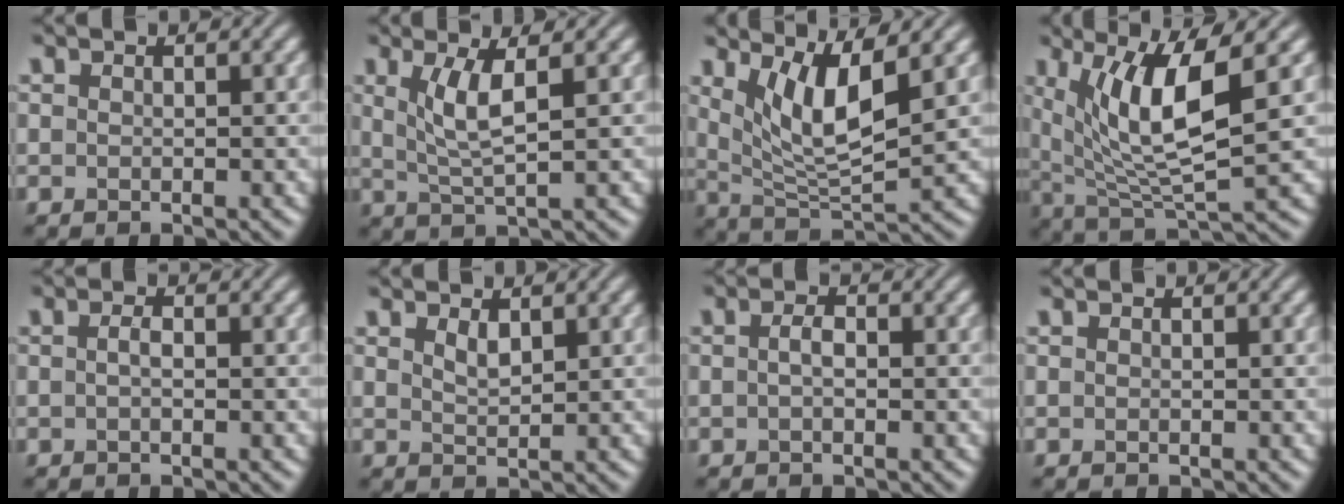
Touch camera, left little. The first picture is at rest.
{"total": 3.6, "force": [1.1, 0.8, 3.3], "torque": [-0.072, -0.004, 0.027]}
{"total": 6.1, "force": [2.7, 1.7, 5.2], "torque": [-0.099, -0.015, 0.056]}
{"total": 8.5, "force": [2.7, 2.3, 7.7], "torque": [-0.146, -0.014, 0.054]}
{"total": 0.9, "force": [-0.1, 0.3, 0.8], "torque": [-0.020, 0.001, -0.002]}
{"total": 1.5, "force": [1.0, 0.6, 1.0], "torque": [-0.022, -0.002, 0.021]}
{"total": 1.3, "force": [-0.1, 0.6, 1.1], "torque": [-0.025, 0.003, -0.003]}
{"total": 0.0}